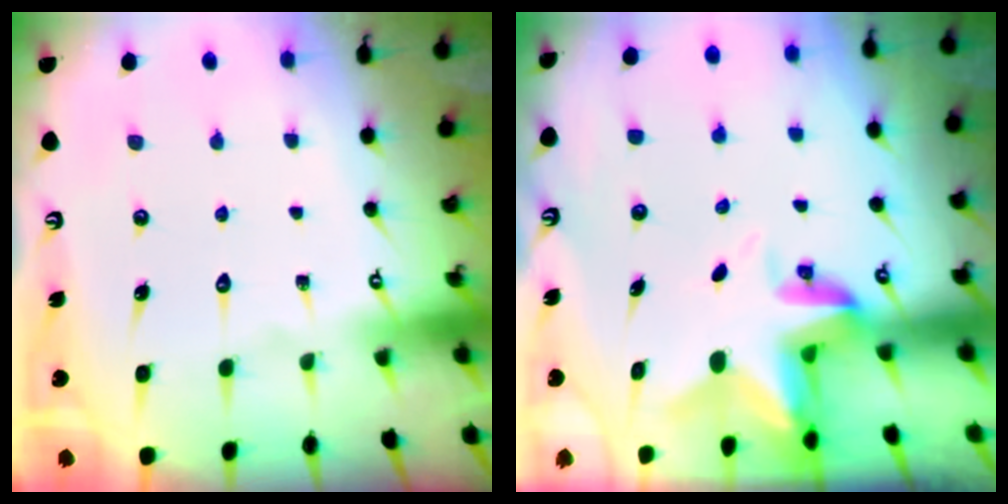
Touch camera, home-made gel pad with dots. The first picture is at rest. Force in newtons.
{"total": 4.3, "press": 4.3, "slide": 0.2}